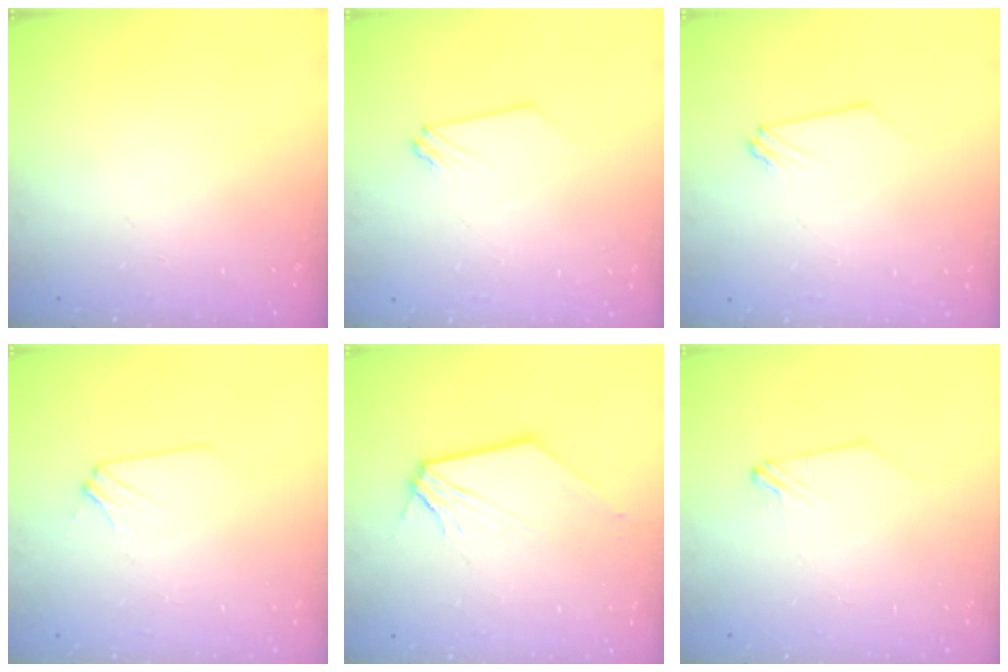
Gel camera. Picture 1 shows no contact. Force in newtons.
{"total": 0.0}
{"total": 0.0}
{"total": 2.3, "press": 2.3, "slide": 0.3}
{"total": 1.2, "press": 1.2, "slide": 0.3}
{"total": 1.0, "press": 1.0, "slide": 0.1}